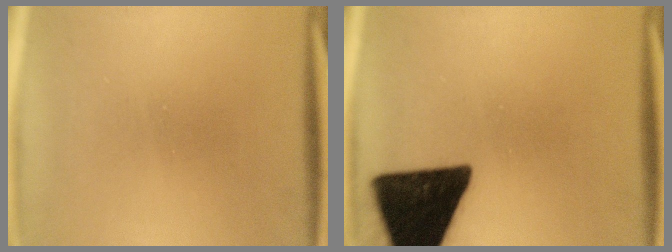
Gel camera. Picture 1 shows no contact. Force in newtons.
{"total": 18.7}